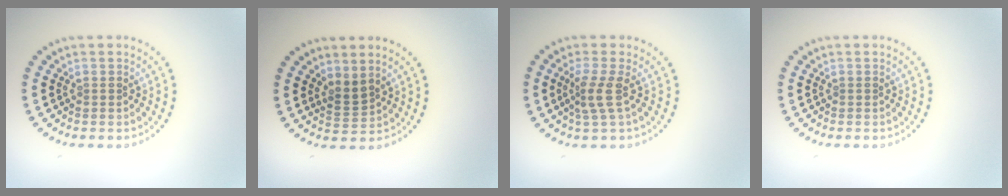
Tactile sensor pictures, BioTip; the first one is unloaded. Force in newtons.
{"total": 1.8, "press": 1.4, "slide": 1.1}
{"total": 2.2, "press": 1.6, "slide": 1.6}
{"total": 0.0}